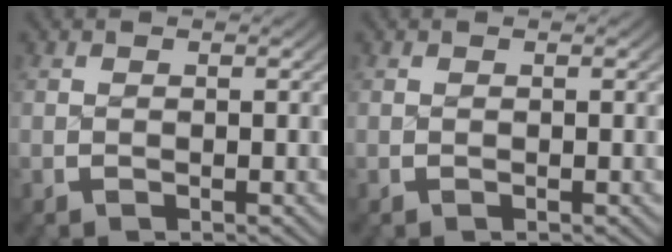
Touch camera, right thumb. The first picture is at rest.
{"total": 0.0}